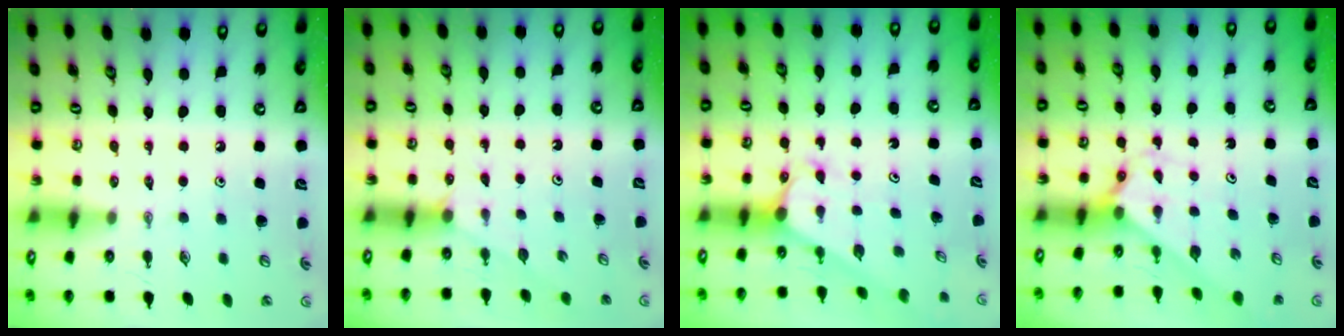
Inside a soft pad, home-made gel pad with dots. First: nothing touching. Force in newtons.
{"total": 1.5, "press": 1.5, "slide": 0.2}
{"total": 2.6, "press": 2.6, "slide": 0.1}
{"total": 2.2, "press": 2.2, "slide": 0.1}